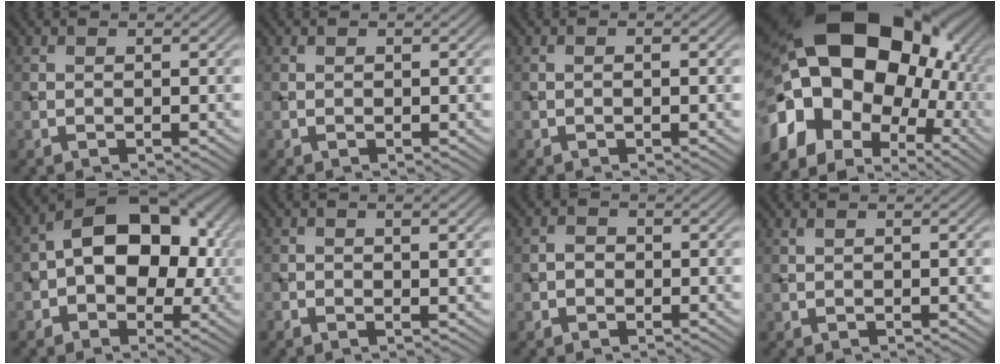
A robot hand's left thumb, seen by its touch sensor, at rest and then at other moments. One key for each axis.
{"total": 0.0}
{"total": 0.8, "fx": -0.2, "fy": 0.1, "fz": 0.8, "tx": -0.013, "ty": 0.001, "tz": -0.004}
{"total": 22.2, "fx": 0.3, "fy": 15.8, "fz": 15.5, "tx": -0.314, "ty": -0.009, "tz": 0.009}
{"total": 12.4, "fx": 0.0, "fy": 8.0, "fz": 9.5, "tx": -0.129, "ty": 0.025, "tz": -0.013}
{"total": 2.3, "fx": 0.2, "fy": 0.4, "fz": 2.2, "tx": -0.036, "ty": 0.000, "tz": 0.002}
{"total": 1.2, "fx": -0.5, "fy": 1.0, "fz": 0.5, "tx": -0.008, "ty": 0.001, "tz": -0.014}
{"total": 0.5, "fx": 0.2, "fy": 0.0, "fz": 0.5, "tx": -0.012, "ty": 0.005, "tz": 0.004}